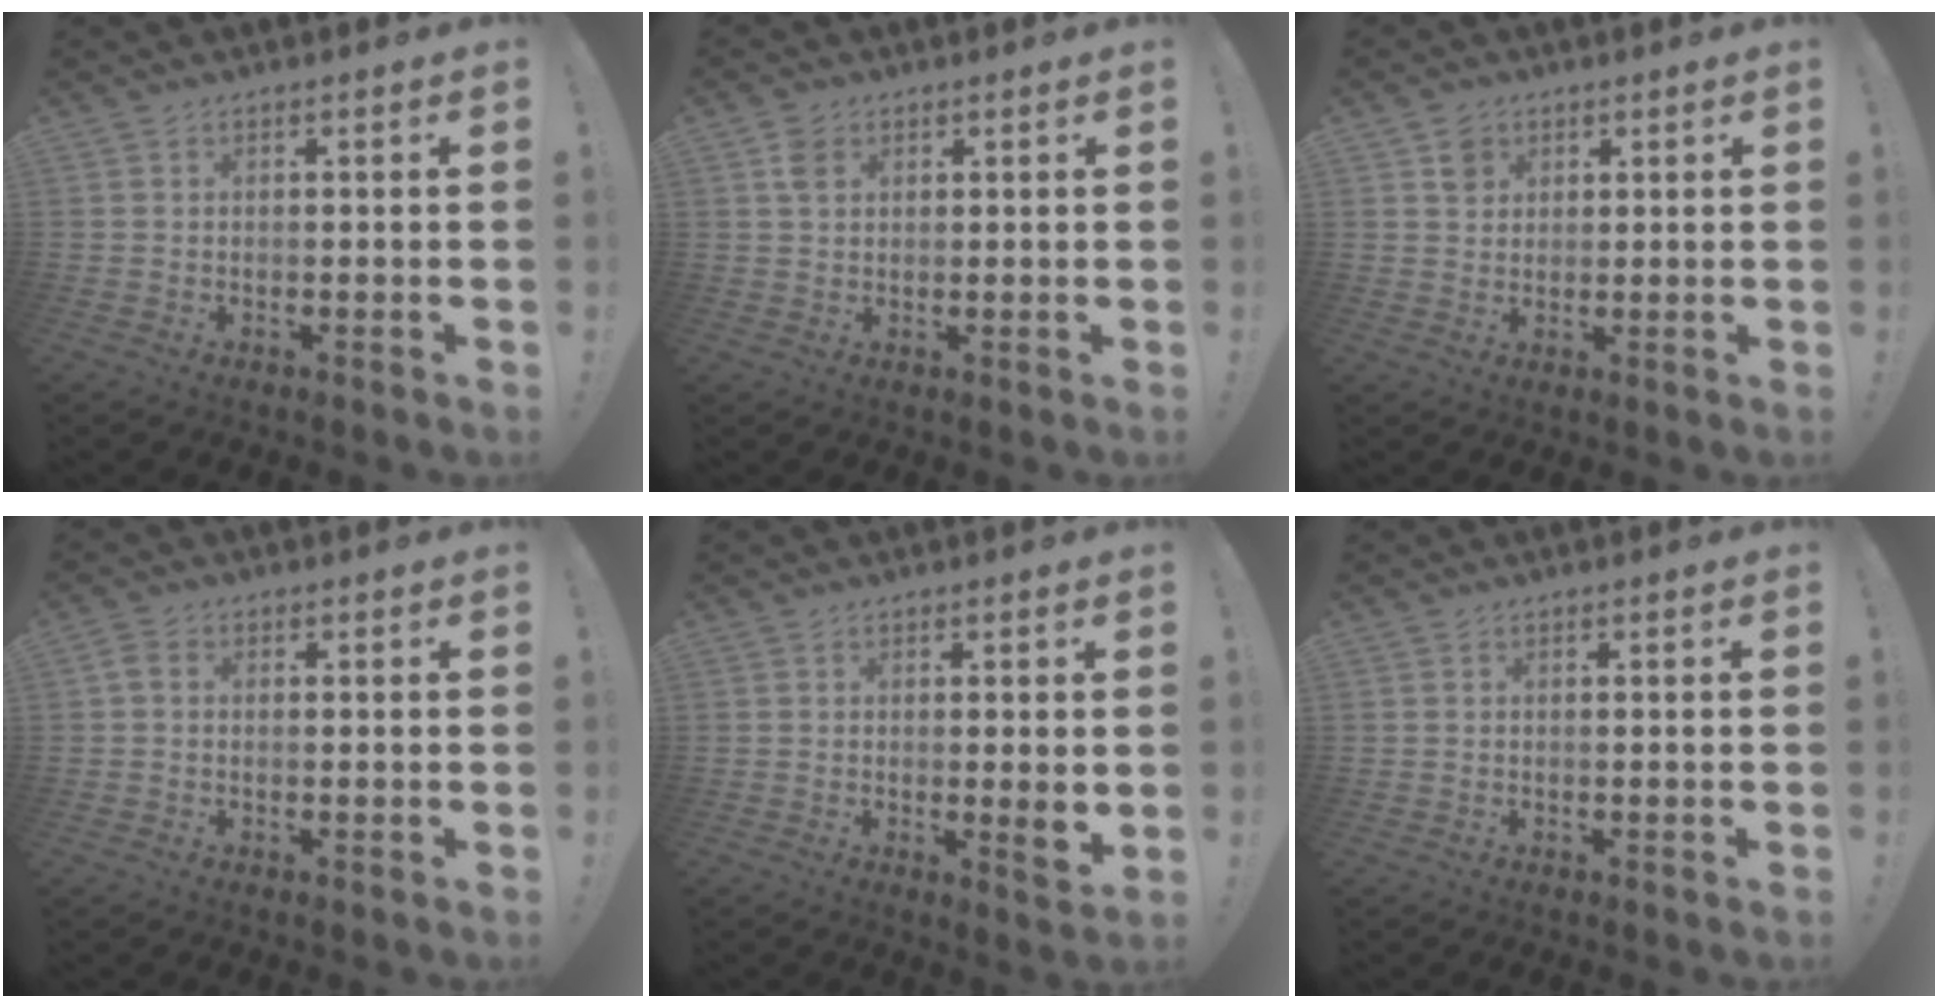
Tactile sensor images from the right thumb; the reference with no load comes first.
{"total": 4.1, "force": [1.8, 3.1, 2.1], "torque": [-0.032, 0.003, 0.036]}
{"total": 4.7, "force": [2.5, 3.9, 1.0], "torque": [-0.005, -0.006, 0.045]}
{"total": 2.1, "force": [0.0, 1.5, 1.4], "torque": [-0.029, 0.008, 0.001]}
{"total": 4.2, "force": [0.2, 0.2, 4.2], "torque": [-0.051, -0.015, 0.002]}
{"total": 0.0}